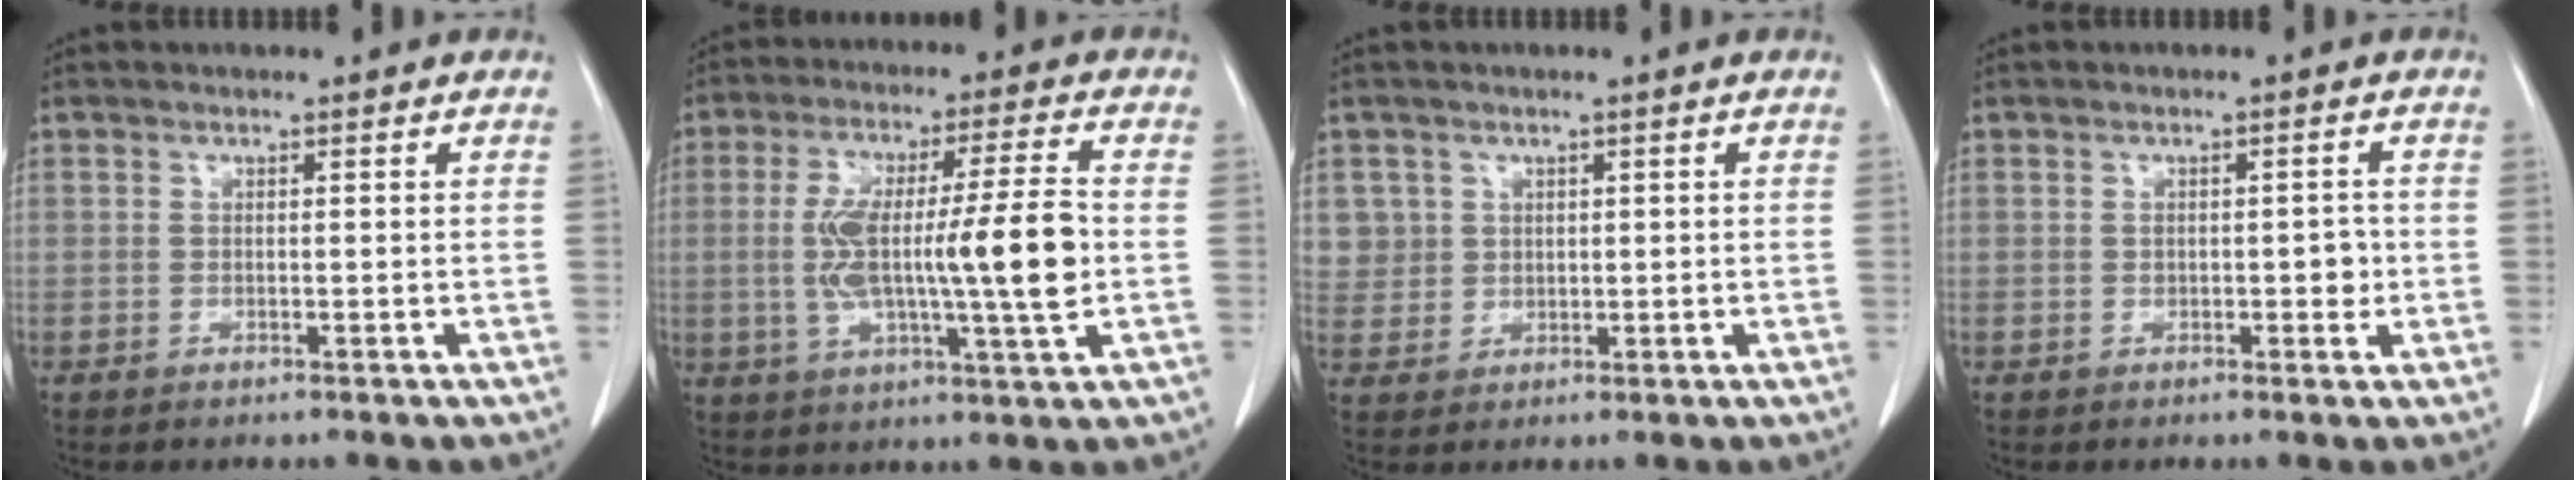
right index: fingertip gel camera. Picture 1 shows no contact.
{"total": 15.2, "force": [-0.8, 1.3, 15.1], "torque": [-0.278, 0.012, -0.013]}
{"total": 4.7, "force": [1.7, 4.4, -0.1], "torque": [0.015, 0.005, 0.037]}
{"total": 2.6, "force": [-0.3, 1.5, 2.1], "torque": [-0.028, 0.004, -0.001]}